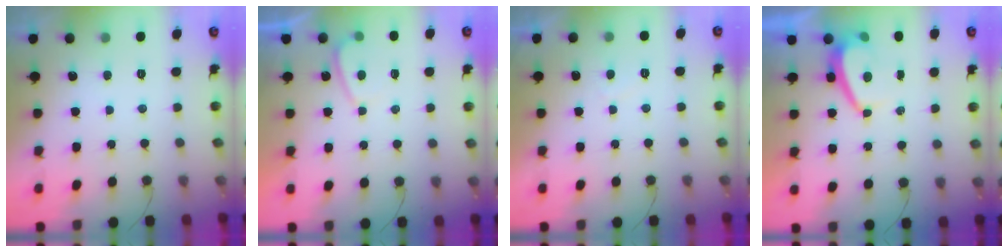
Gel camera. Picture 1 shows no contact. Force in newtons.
{"total": 1.2, "press": 1.0, "slide": 0.6}
{"total": 1.3, "press": 1.1, "slide": 0.6}
{"total": 2.8, "press": 2.7, "slide": 0.5}